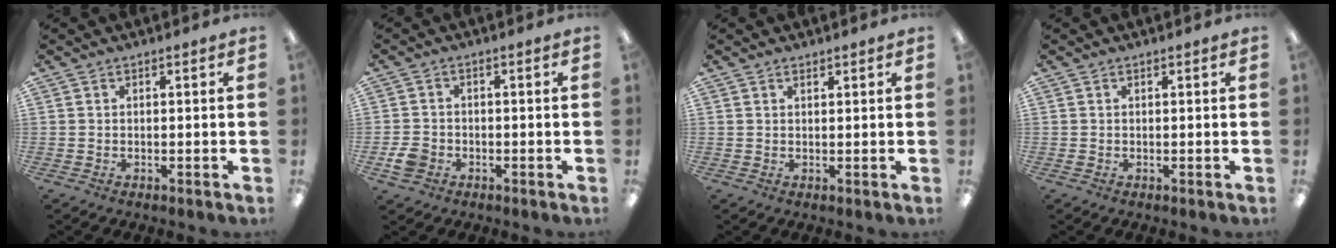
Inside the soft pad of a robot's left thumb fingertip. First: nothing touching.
{"total": 4.1, "force": [-1.7, 3.3, 1.7], "torque": [-0.039, 0.003, -0.031]}
{"total": 1.3, "force": [1.1, 0.5, 0.5], "torque": [-0.011, -0.002, 0.020]}
{"total": 0.6, "force": [0.1, 0.5, 0.4], "torque": [-0.007, 0.003, 0.001]}